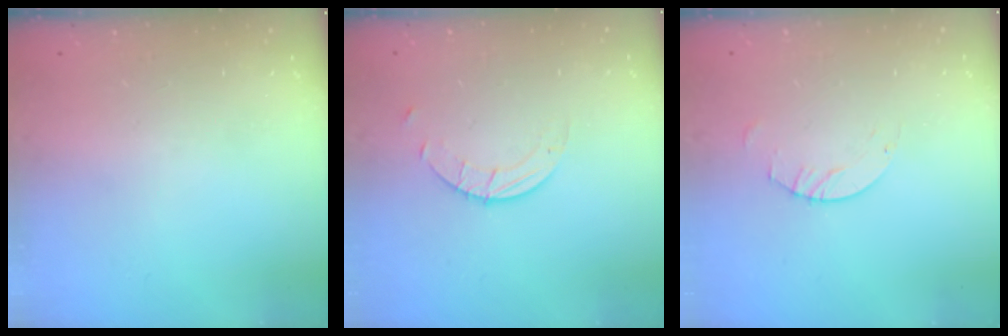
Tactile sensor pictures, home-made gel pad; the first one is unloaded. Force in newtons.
{"total": 2.6, "press": 2.6, "slide": 0.2}
{"total": 2.5, "press": 2.5, "slide": 0.1}